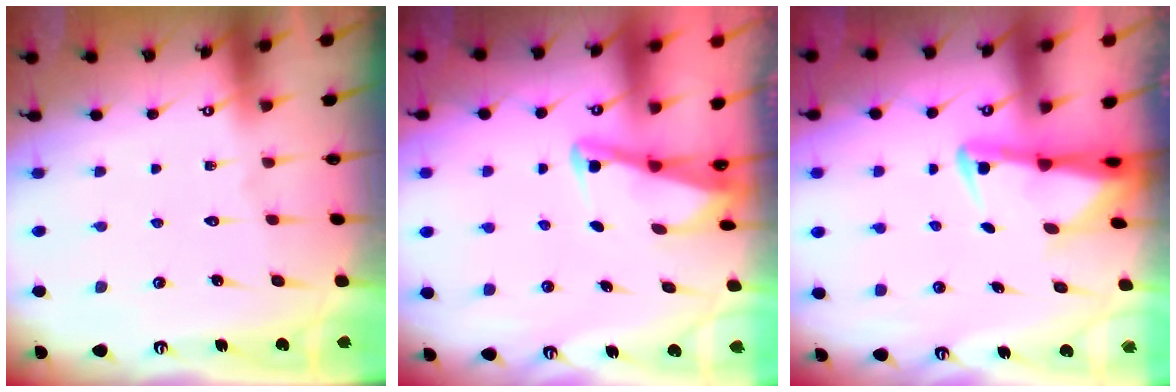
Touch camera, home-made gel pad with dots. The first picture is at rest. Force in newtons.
{"total": 3.0, "press": 2.9, "slide": 0.4}
{"total": 2.6, "press": 2.5, "slide": 0.7}